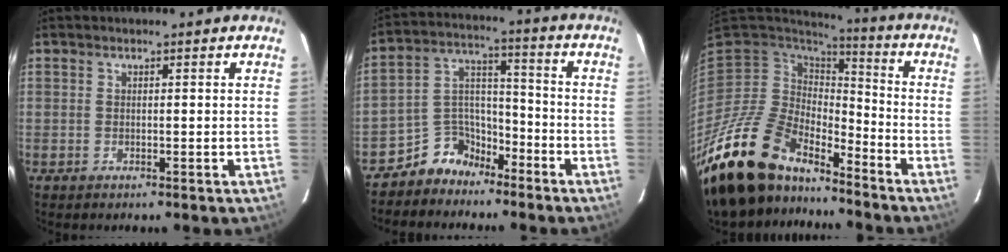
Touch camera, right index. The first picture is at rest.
{"total": 8.3, "force": [-6.2, 5.3, 1.4], "torque": [-0.030, 0.051, -0.116]}
{"total": 22.4, "force": [-17.5, 9.2, 10.5], "torque": [-0.222, -0.030, -0.312]}